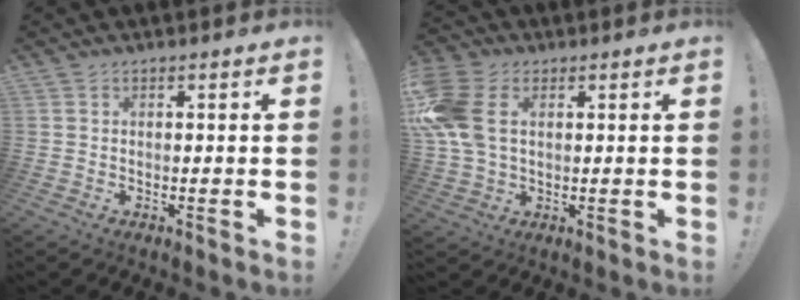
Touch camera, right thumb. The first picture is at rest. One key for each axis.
{"total": 13.2, "fx": 2.9, "fy": 9.0, "fz": 9.2, "tx": -0.203, "ty": 0.004, "tz": 0.059}